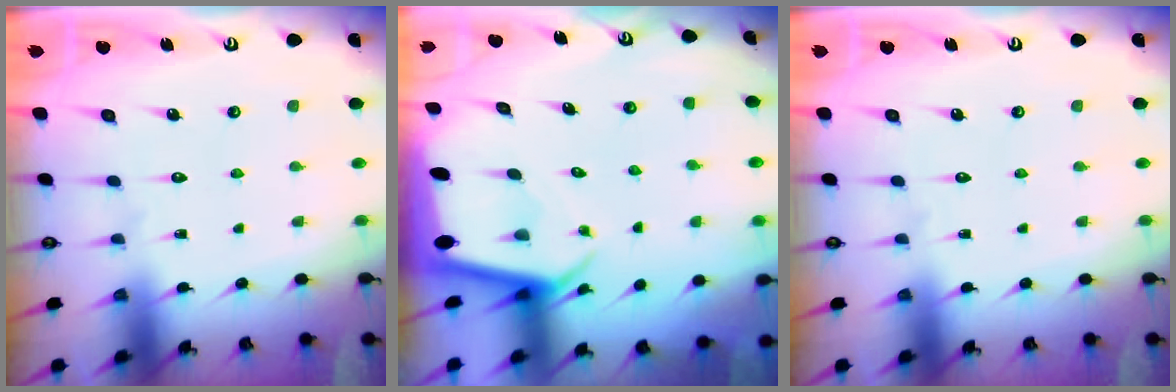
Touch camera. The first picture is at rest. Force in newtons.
{"total": 2.6, "press": 2.6, "slide": 0.2}
{"total": 0.0}